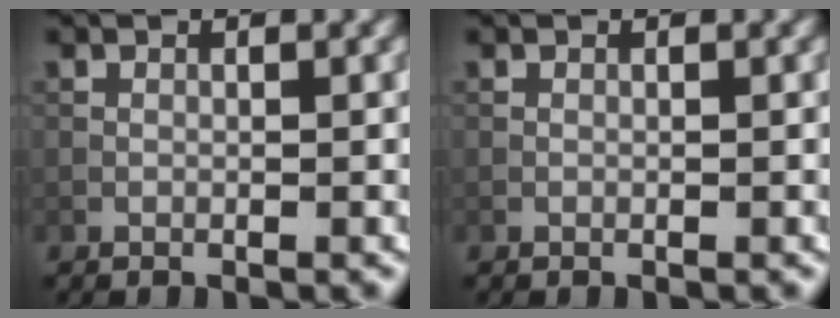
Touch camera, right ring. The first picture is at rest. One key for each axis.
{"total": 0.0}